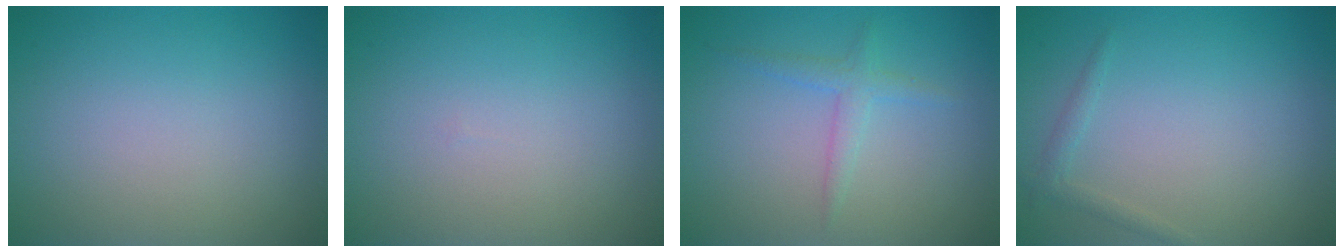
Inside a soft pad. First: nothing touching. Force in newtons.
{"total": 0.0}
{"total": 1.6, "press": 1.6, "slide": 0.1}
{"total": 1.1, "press": 1.1, "slide": 0.0}